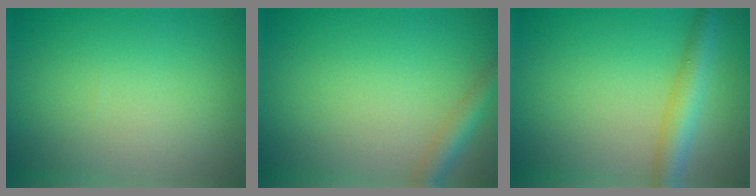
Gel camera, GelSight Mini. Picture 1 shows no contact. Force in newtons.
{"total": 2.6, "press": 2.6, "slide": 0.1}
{"total": 4.1, "press": 4.1, "slide": 0.1}